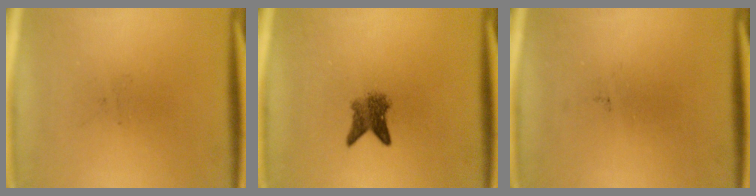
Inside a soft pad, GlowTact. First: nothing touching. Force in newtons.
{"total": 3.4}
{"total": 0.0}